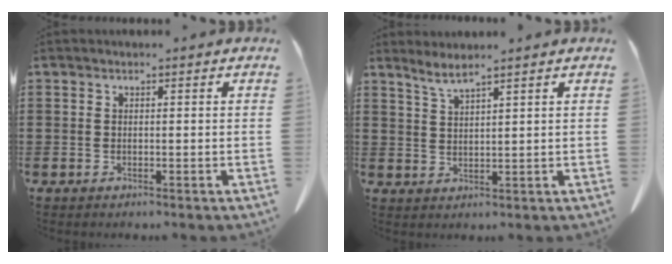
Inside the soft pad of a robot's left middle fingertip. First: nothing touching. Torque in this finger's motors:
{"motor_torque": [0.01, -0.01, -0.03, 0.00]}